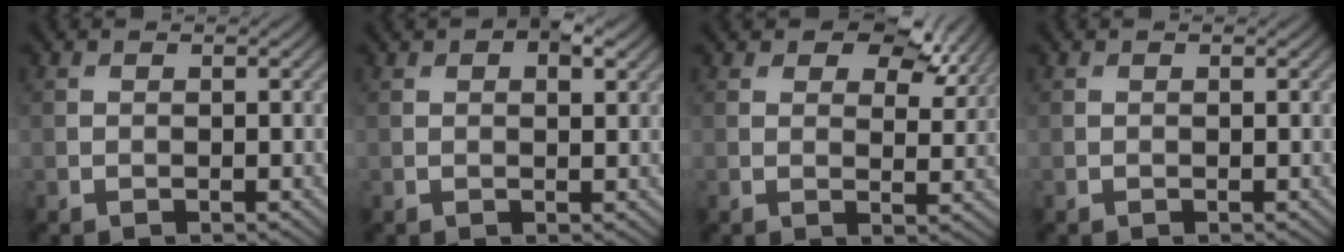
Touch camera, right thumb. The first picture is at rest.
{"total": 4.6, "force": [2.5, 1.9, 3.3], "torque": [-0.057, 0.007, 0.040]}
{"total": 8.7, "force": [5.6, 4.2, 5.1], "torque": [-0.083, 0.002, 0.084]}
{"total": 0.0}